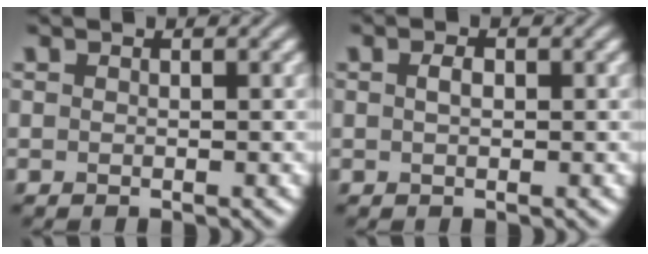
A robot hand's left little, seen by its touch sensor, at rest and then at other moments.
{"total": 1.1, "force": [0.1, 0.6, 0.9], "torque": [-0.018, 0.002, 0.001]}